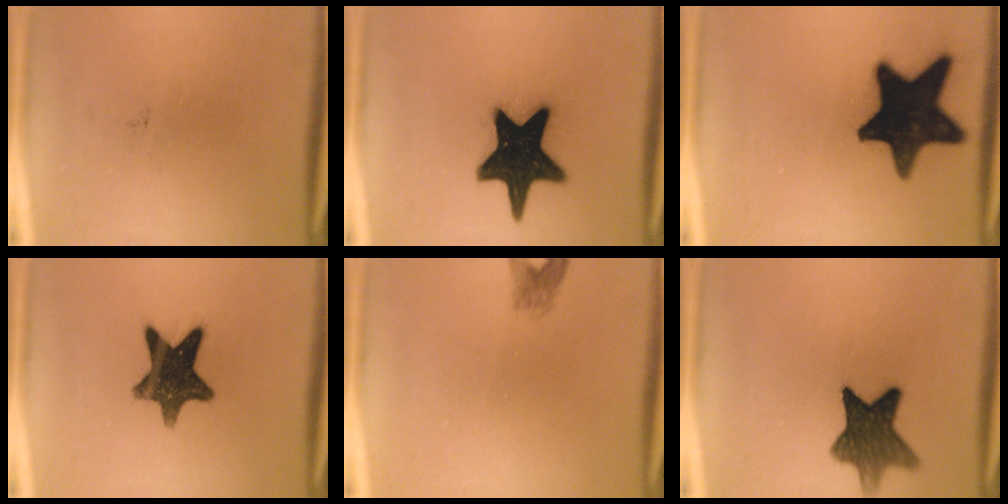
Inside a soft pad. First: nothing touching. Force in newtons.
{"total": 19.9}
{"total": 19.7}
{"total": 12.5}
{"total": 1.8}
{"total": 10.3}